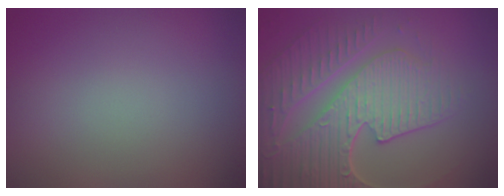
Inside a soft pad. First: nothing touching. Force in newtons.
{"total": 8.8, "press": 6.4, "slide": 6.1}